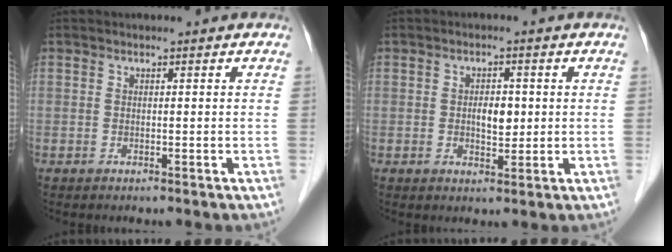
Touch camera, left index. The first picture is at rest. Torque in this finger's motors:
{"motor_torque": [0.25, 0.13, 0.07, 0.02]}